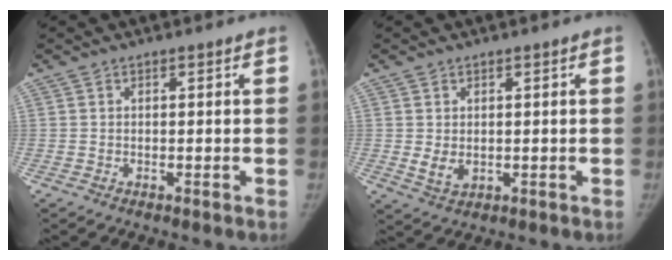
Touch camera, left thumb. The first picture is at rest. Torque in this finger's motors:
{"motor_torque": [0.01, 0.01, 0.26, -0.14, 0.00]}